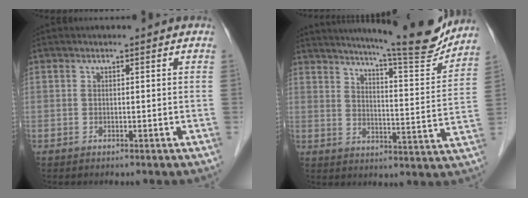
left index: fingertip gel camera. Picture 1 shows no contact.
{"total": 16.6, "force": [15.2, 0.3, 6.7], "torque": [-0.103, -0.044, 0.199]}